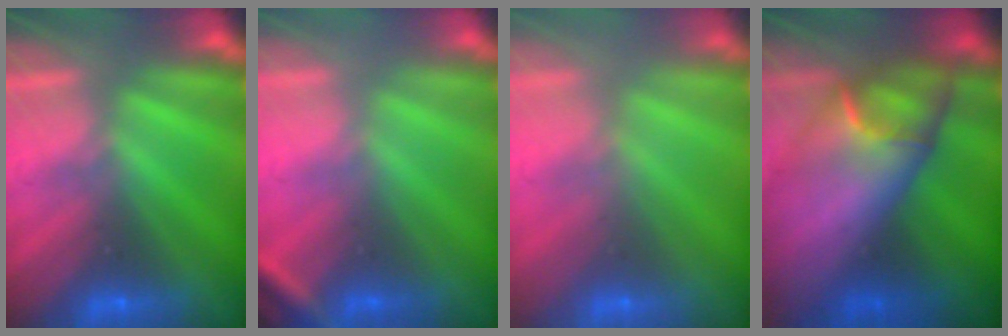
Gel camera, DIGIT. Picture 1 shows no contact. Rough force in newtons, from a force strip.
{"total": 2.5}
{"total": 2.9}
{"total": 6.2}